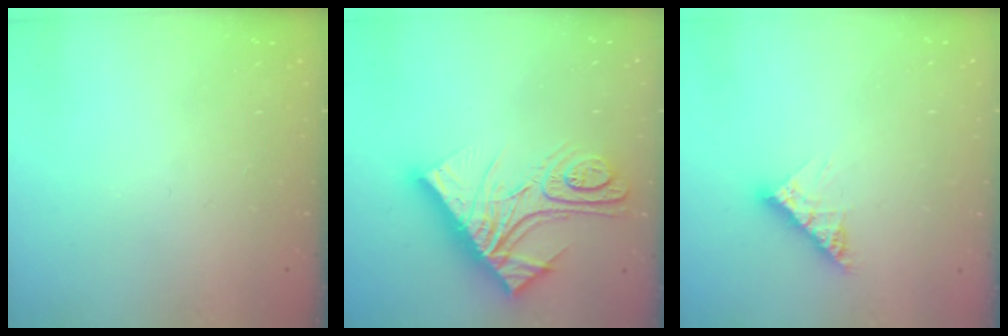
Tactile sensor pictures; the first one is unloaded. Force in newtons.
{"total": 21.6, "press": 21.5, "slide": 2.3}
{"total": 8.6, "press": 8.5, "slide": 0.9}